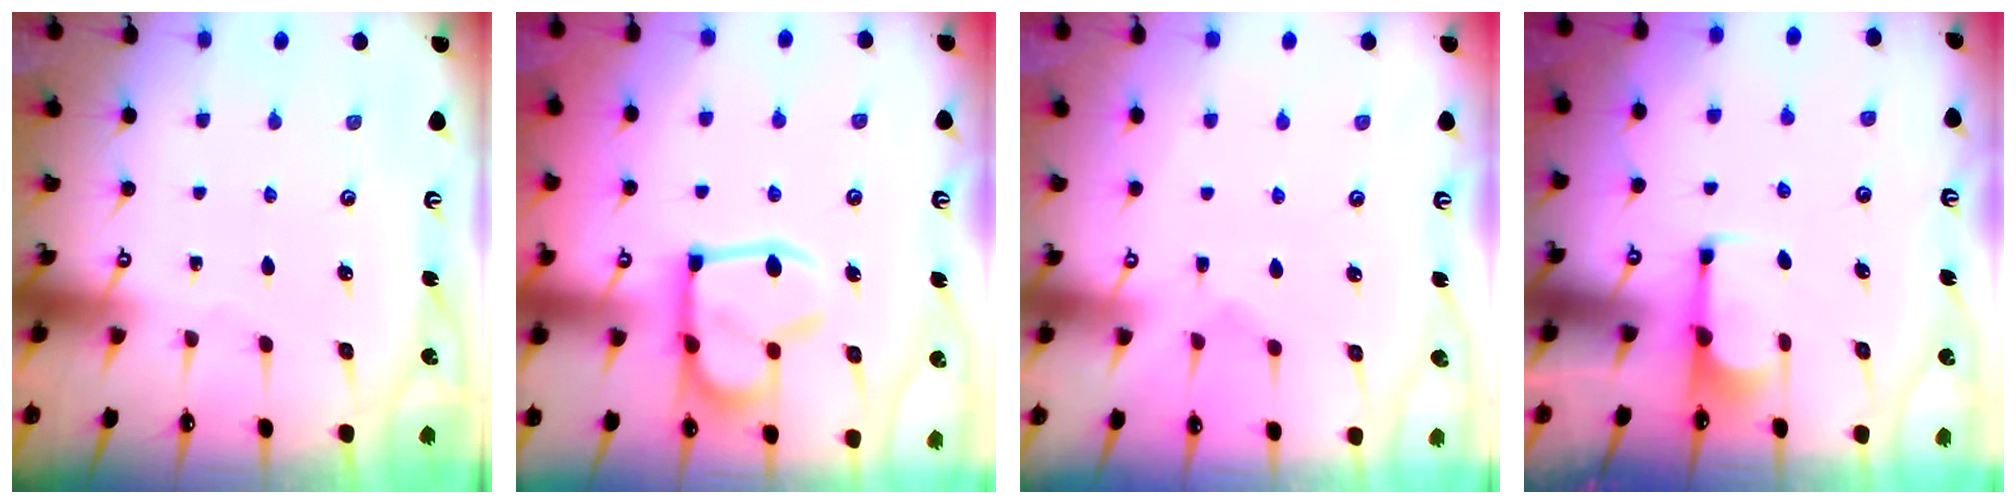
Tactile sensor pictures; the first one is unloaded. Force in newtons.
{"total": 10.5, "press": 10.4, "slide": 1.6}
{"total": 2.3, "press": 2.0, "slide": 1.1}
{"total": 0.0}